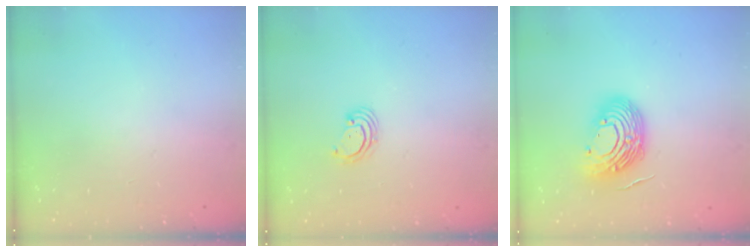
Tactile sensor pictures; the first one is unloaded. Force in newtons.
{"total": 2.8, "press": 2.8, "slide": 0.3}
{"total": 12.9, "press": 12.7, "slide": 2.1}